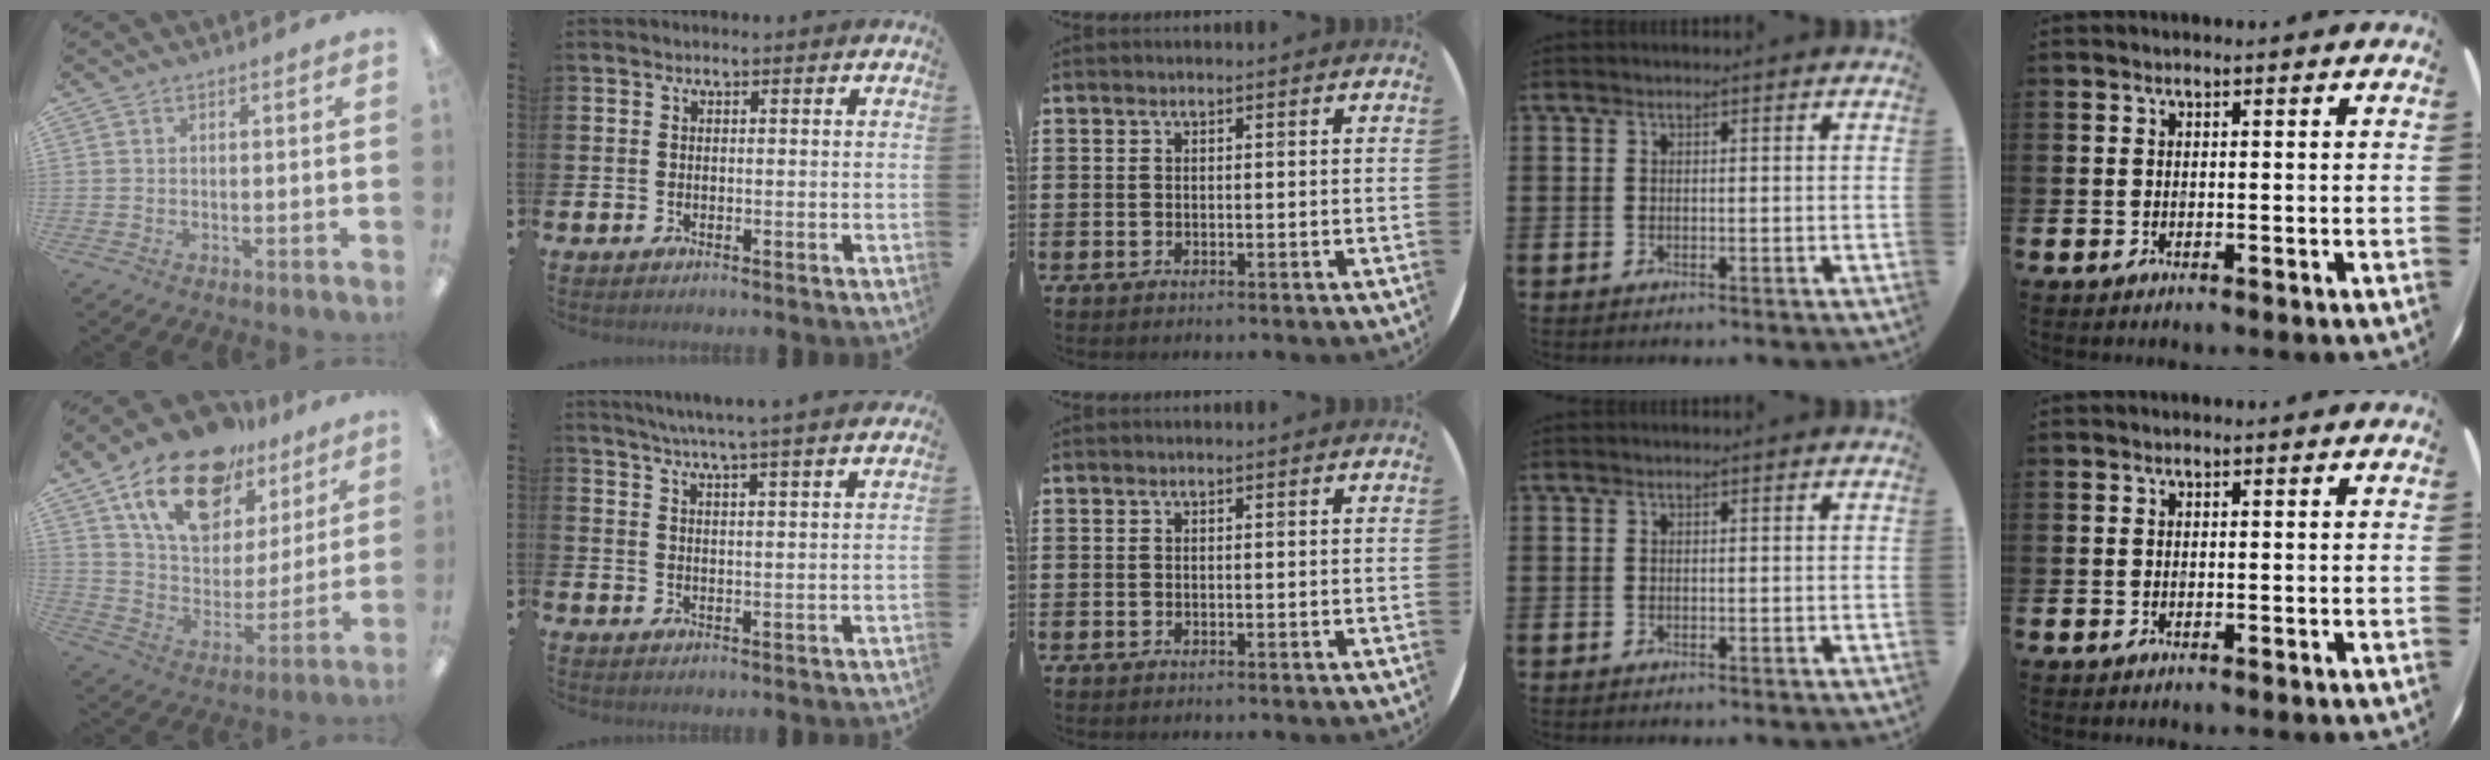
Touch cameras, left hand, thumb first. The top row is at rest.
{"thumb": {"total": 20.6, "force": [13.1, 11.7, 10.9], "torque": [-0.192, -0.066, 0.235]}, "index": {"total": 5.5, "force": [5.1, -1.1, 1.6], "torque": [-0.044, -0.030, 0.087]}}